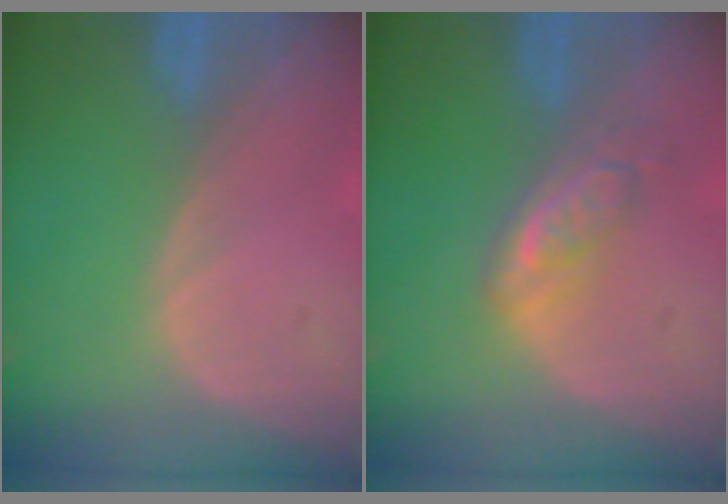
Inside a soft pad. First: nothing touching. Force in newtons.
{"total": 5.0, "press": 4.6, "slide": 2.0}